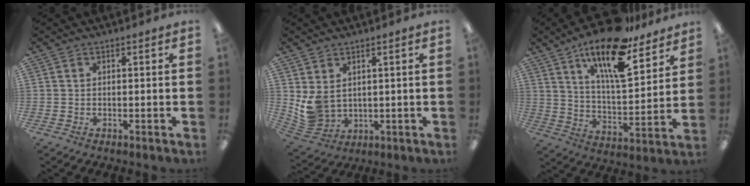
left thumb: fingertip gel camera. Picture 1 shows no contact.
{"total": 6.7, "force": [2.8, 5.2, 3.1], "torque": [-0.089, -0.010, 0.057]}
{"total": 19.3, "force": [13.6, 6.3, 12.1], "torque": [-0.210, -0.078, 0.227]}